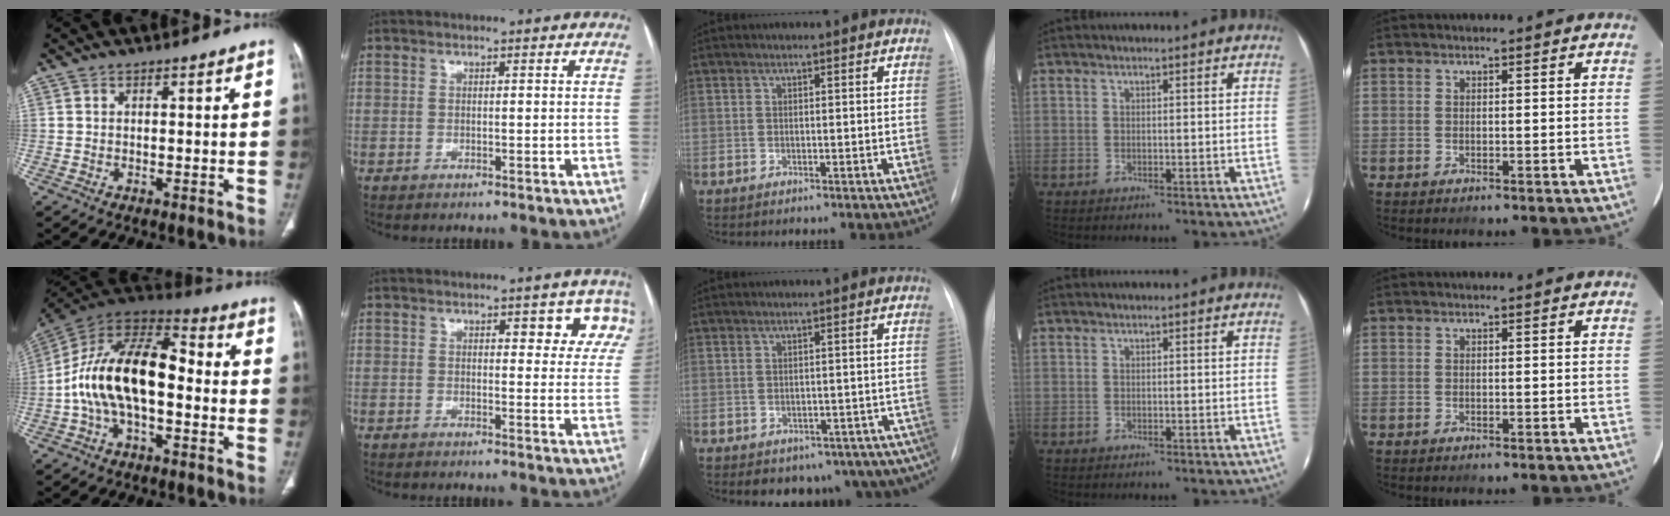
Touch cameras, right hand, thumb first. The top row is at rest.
{"thumb": {"total": 19.0, "force": [-2.2, 10.1, 16.0], "torque": [-0.281, 0.049, -0.045]}, "index": {"total": 6.9, "force": [4.1, 3.3, 4.6], "torque": [-0.030, 0.004, 0.034]}, "middle": {"total": 14.2, "force": [-10.0, 8.4, 5.7], "torque": [-0.066, 0.016, -0.104]}}